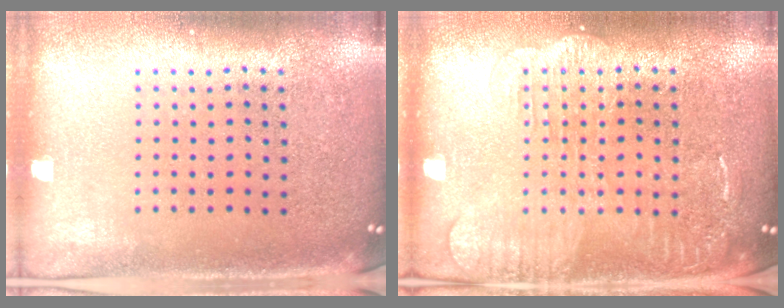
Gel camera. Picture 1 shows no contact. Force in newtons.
{"total": 2.8, "press": 2.8, "slide": 0.3}